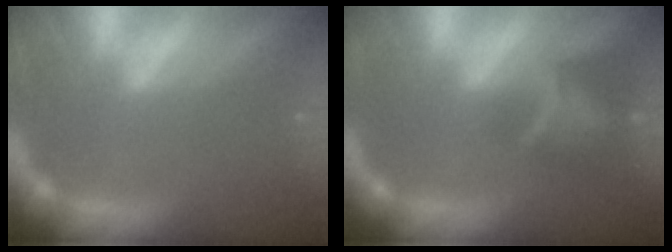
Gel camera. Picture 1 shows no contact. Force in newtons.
{"total": 4.4}